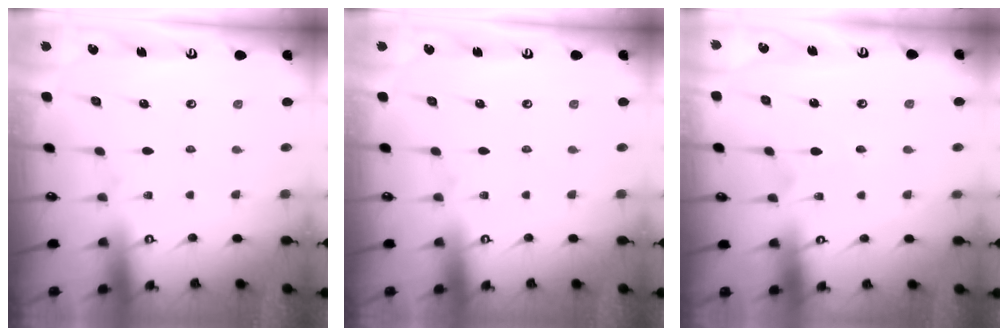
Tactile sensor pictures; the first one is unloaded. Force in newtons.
{"total": 0.0}
{"total": 3.3, "press": 3.3, "slide": 0.4}